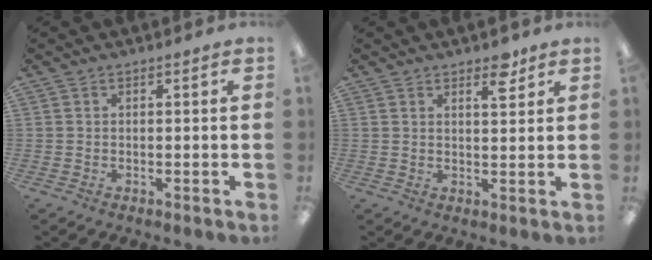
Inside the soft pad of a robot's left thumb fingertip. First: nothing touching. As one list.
[{"total": 4.7, "force": [3.5, 1.8, 2.6], "torque": [-0.018, -0.019, 0.053]}]